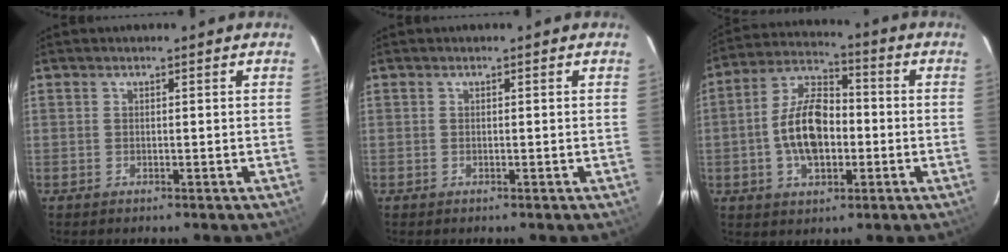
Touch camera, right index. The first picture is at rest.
{"total": 0.0}
{"total": 12.5, "force": [-2.0, 7.2, 10.1], "torque": [-0.195, 0.021, -0.034]}